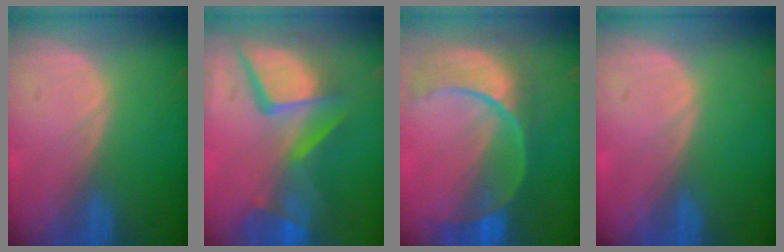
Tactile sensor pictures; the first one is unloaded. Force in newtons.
{"total": 13.1, "press": 10.8, "slide": 7.5}
{"total": 11.1, "press": 9.3, "slide": 6.0}
{"total": 0.0}